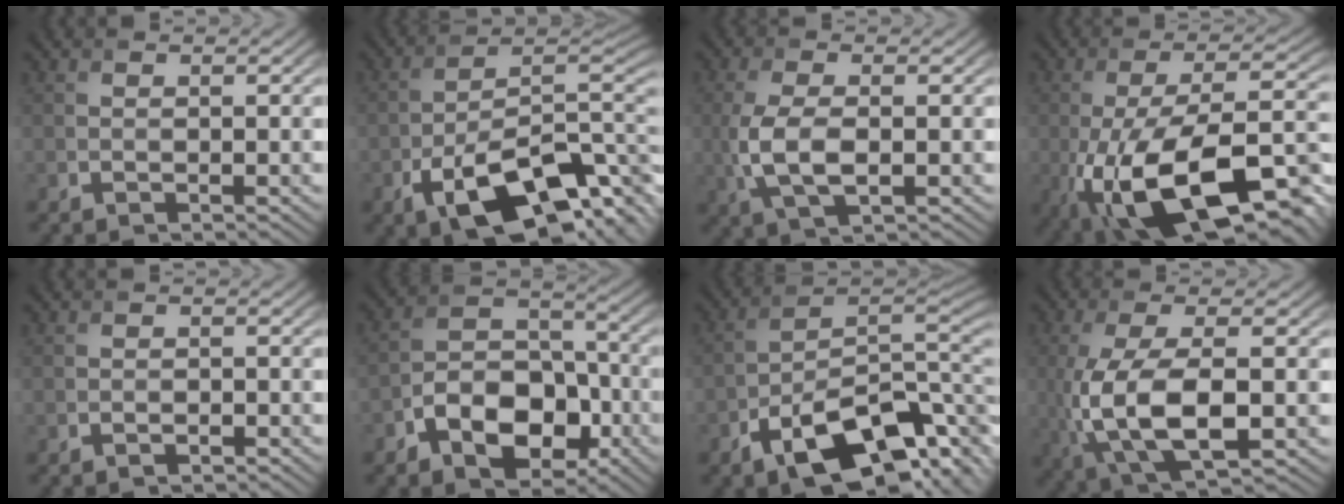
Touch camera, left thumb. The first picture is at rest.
{"total": 15.5, "force": [-7.4, 7.6, 11.4], "torque": [-0.184, -0.028, -0.124]}
{"total": 6.0, "force": [-1.0, 2.9, 5.2], "torque": [-0.132, -0.007, -0.017]}
{"total": 18.2, "force": [-7.6, 7.3, 14.9], "torque": [-0.255, -0.022, -0.124]}
{"total": 0.7, "force": [-0.6, 0.2, 0.2], "torque": [-0.003, -0.001, -0.011]}
{"total": 10.2, "force": [-5.0, 6.5, 6.2], "torque": [-0.106, -0.003, -0.094]}
{"total": 14.4, "force": [-7.8, 7.1, 9.9], "torque": [-0.156, -0.024, -0.134]}
{"total": 11.3, "force": [-2.2, 4.8, 10.0], "torque": [-0.226, -0.015, -0.035]}